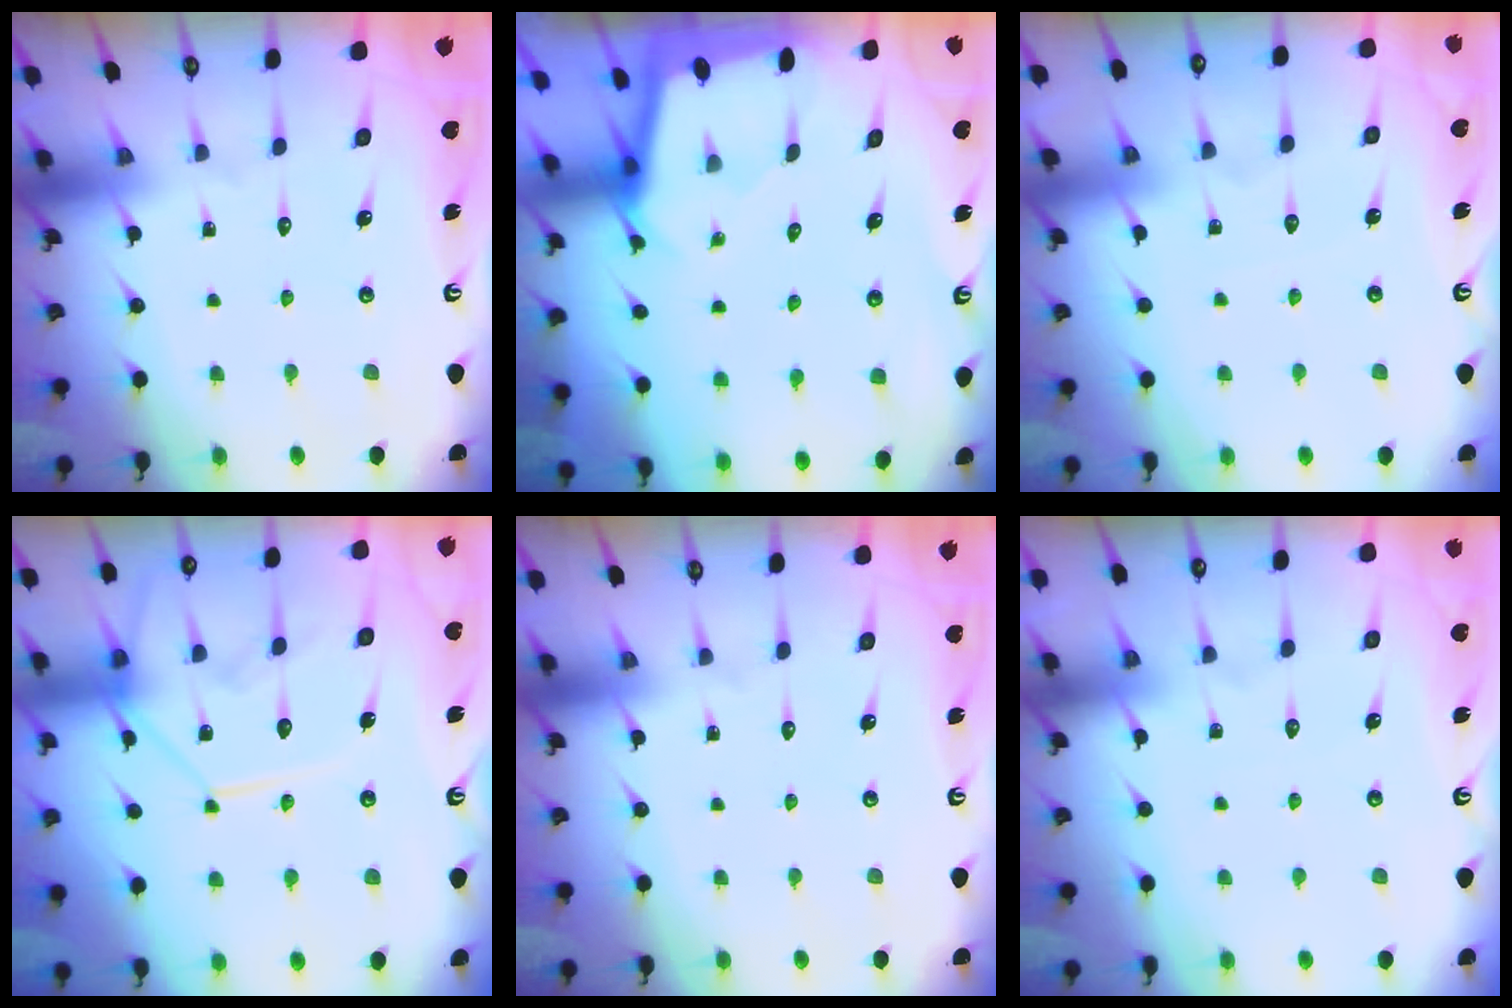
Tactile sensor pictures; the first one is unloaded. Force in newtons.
{"total": 1.8, "press": 1.8, "slide": 0.2}
{"total": 2.4, "press": 2.4, "slide": 0.3}
{"total": 12.9, "press": 12.9, "slide": 1.2}
{"total": 0.0}
{"total": 3.1, "press": 3.1, "slide": 0.4}